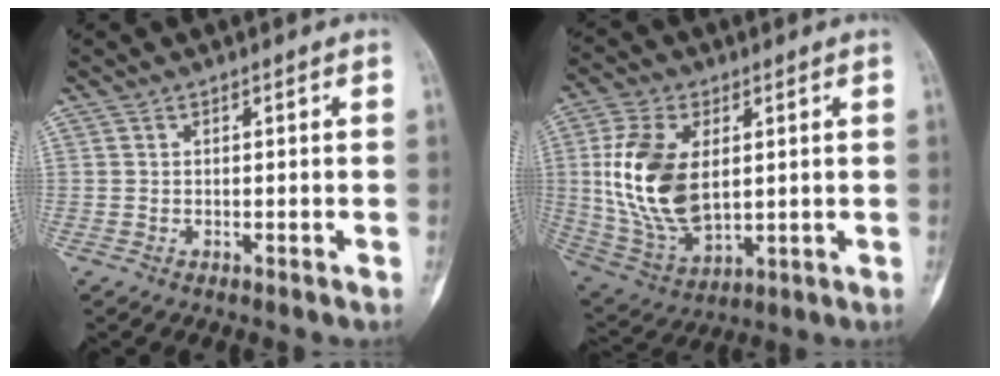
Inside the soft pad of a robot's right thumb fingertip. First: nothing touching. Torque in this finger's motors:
{"motor_torque": [-1.11, 1.92, 0.98, -0.54, 0.16]}